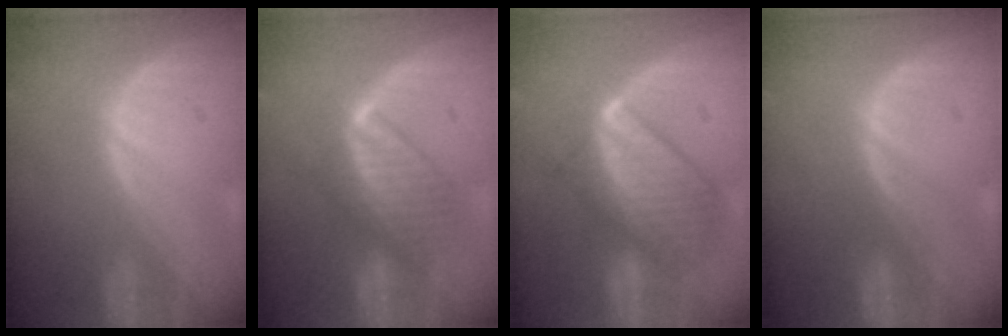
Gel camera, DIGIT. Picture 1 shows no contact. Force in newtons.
{"total": 6.4, "press": 6.4, "slide": 0.8}
{"total": 9.6, "press": 9.6, "slide": 0.9}
{"total": 0.0}